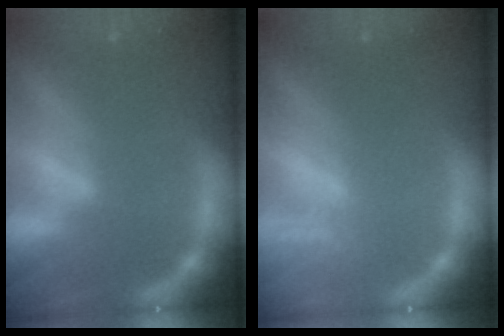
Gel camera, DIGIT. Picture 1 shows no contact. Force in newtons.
{"total": 2.0}